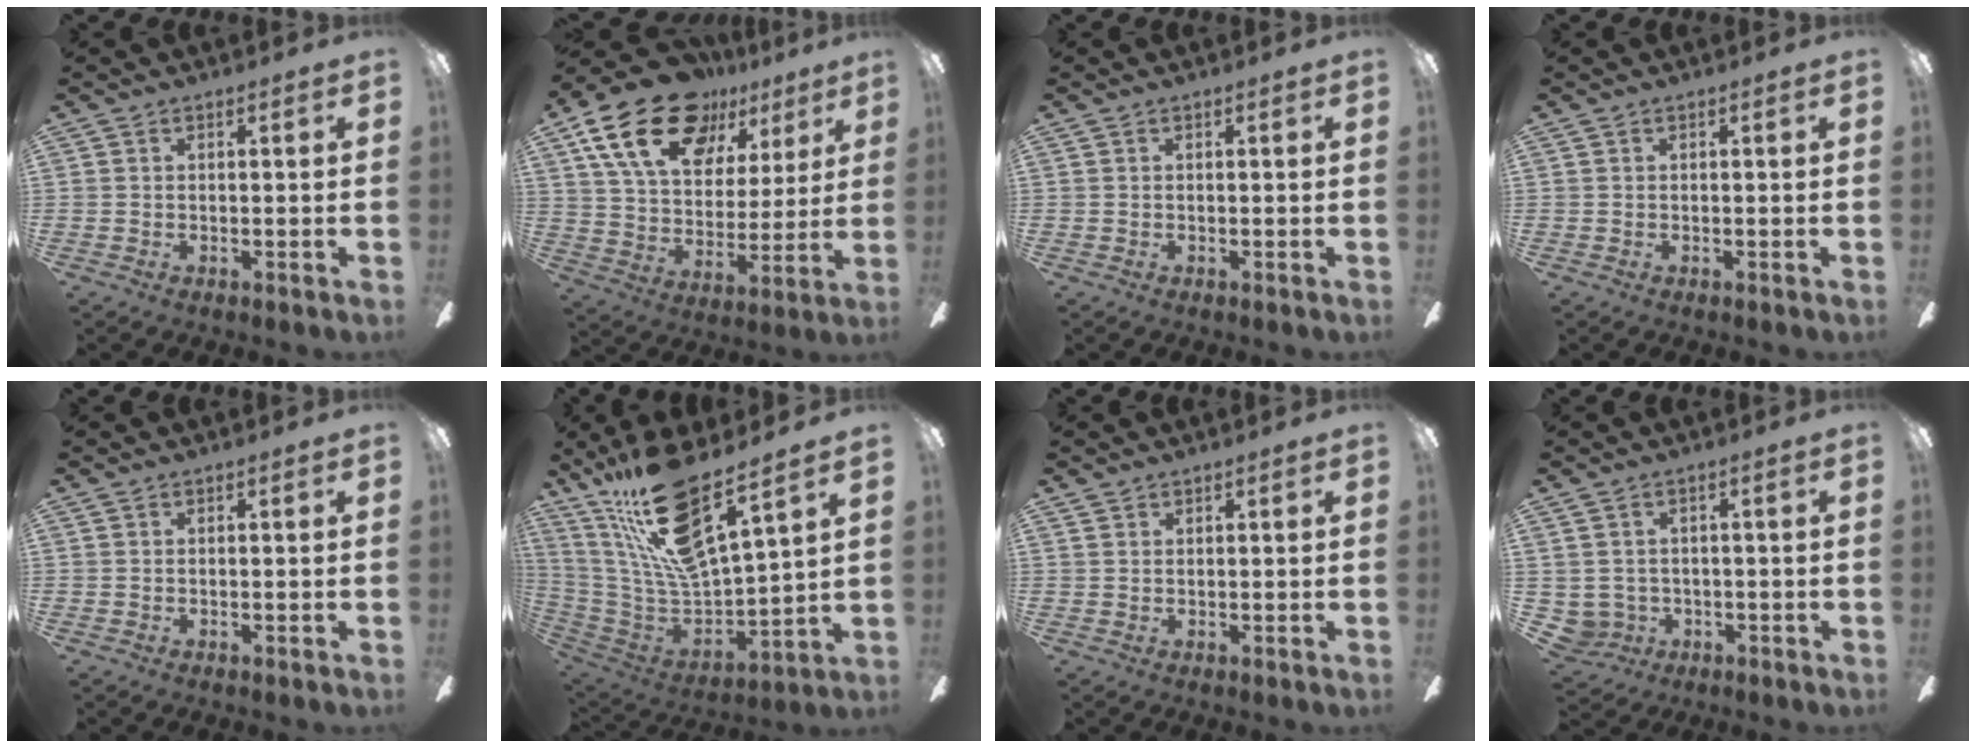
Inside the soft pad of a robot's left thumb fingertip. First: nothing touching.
{"total": 22.4, "force": [13.7, 12.6, 12.4], "torque": [-0.217, -0.066, 0.248]}
{"total": 0.0}
{"total": 0.0}
{"total": 0.0}
{"total": 21.0, "force": [14.7, 4.9, 14.3], "torque": [-0.284, -0.096, 0.248]}
{"total": 1.1, "force": [0.9, 0.6, 0.0], "torque": [-0.001, 0.000, 0.018]}
{"total": 3.8, "force": [0.2, 3.8, 0.8], "torque": [-0.039, 0.001, 0.003]}